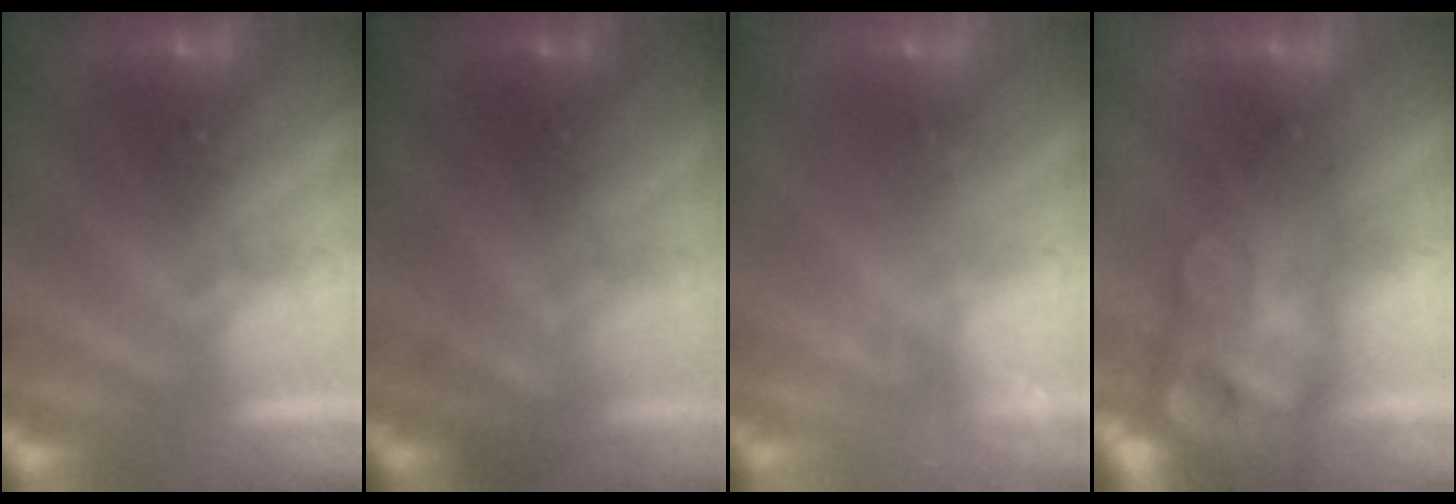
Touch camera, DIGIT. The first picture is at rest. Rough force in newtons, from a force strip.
{"total": 4.6}
{"total": 2.7}
{"total": 7.4}